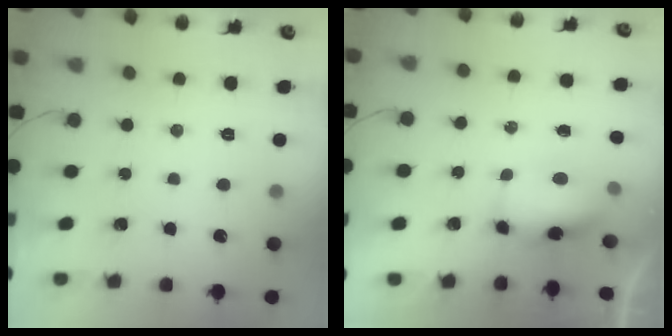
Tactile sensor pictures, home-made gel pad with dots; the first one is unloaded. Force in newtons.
{"total": 6.5, "press": 6.4, "slide": 0.9}